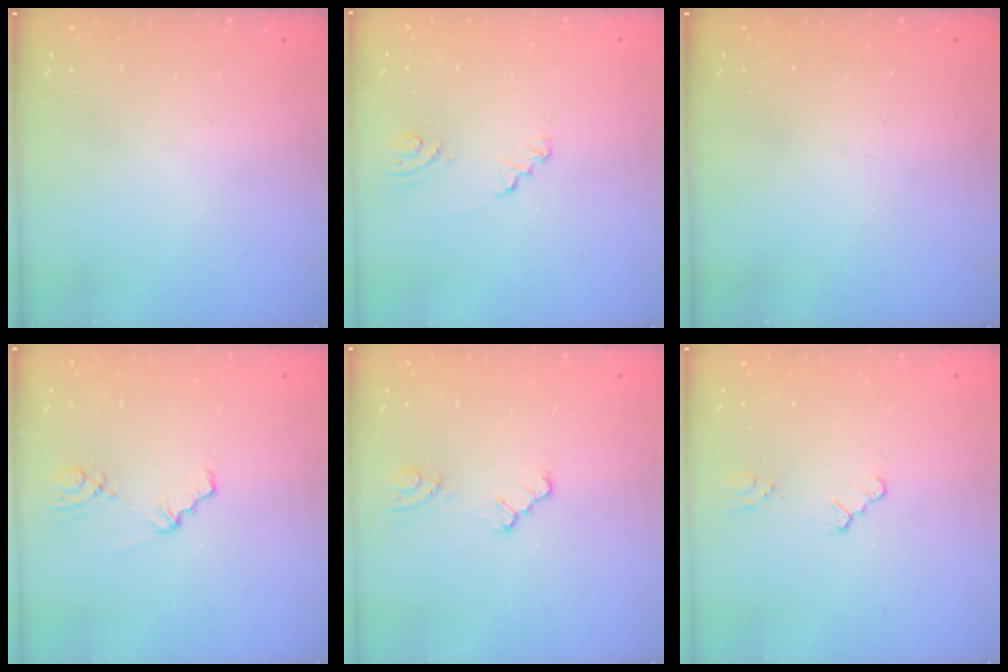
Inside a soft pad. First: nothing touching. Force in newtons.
{"total": 1.2, "press": 1.1, "slide": 0.1}
{"total": 0.0}
{"total": 1.2, "press": 1.2, "slide": 0.2}
{"total": 1.6, "press": 1.6, "slide": 0.2}
{"total": 1.0, "press": 1.0, "slide": 0.3}